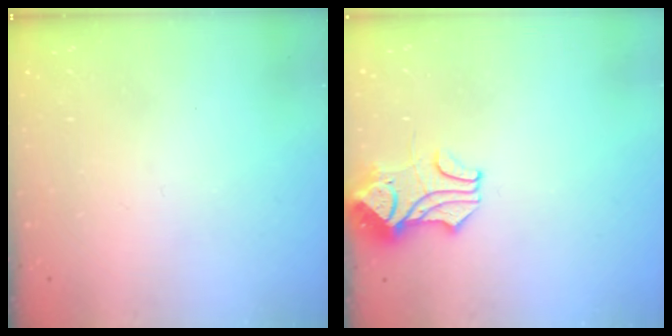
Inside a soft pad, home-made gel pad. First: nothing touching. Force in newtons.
{"total": 2.1, "press": 1.8, "slide": 1.2}